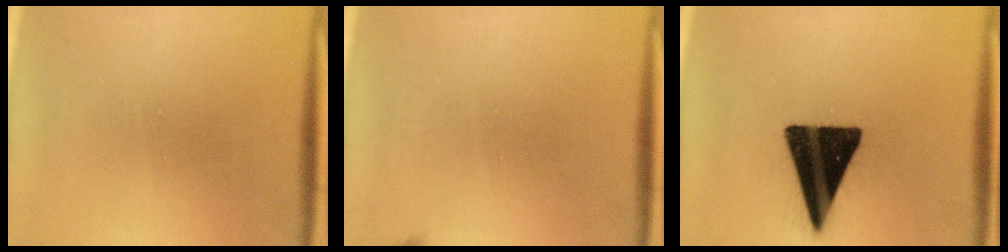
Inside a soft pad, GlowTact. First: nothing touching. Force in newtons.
{"total": 0.9}
{"total": 18.8}